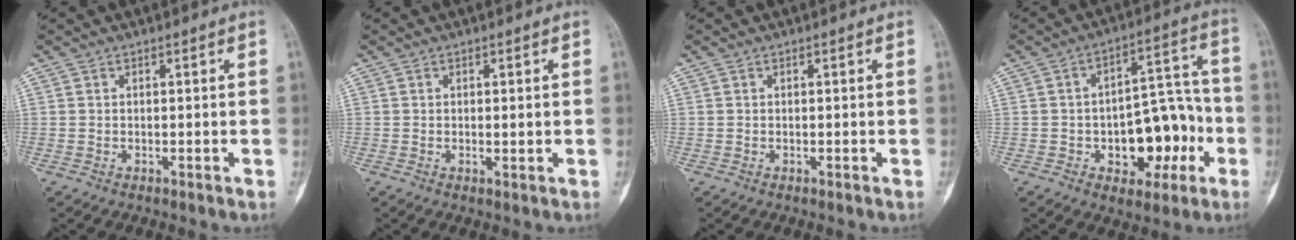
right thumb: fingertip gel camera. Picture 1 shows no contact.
{"total": 1.2, "force": [0.0, 0.4, 1.2], "torque": [-0.016, -0.004, 0.001]}
{"total": 0.0}
{"total": 15.3, "force": [-4.2, 8.9, 11.7], "torque": [-0.117, 0.052, -0.052]}